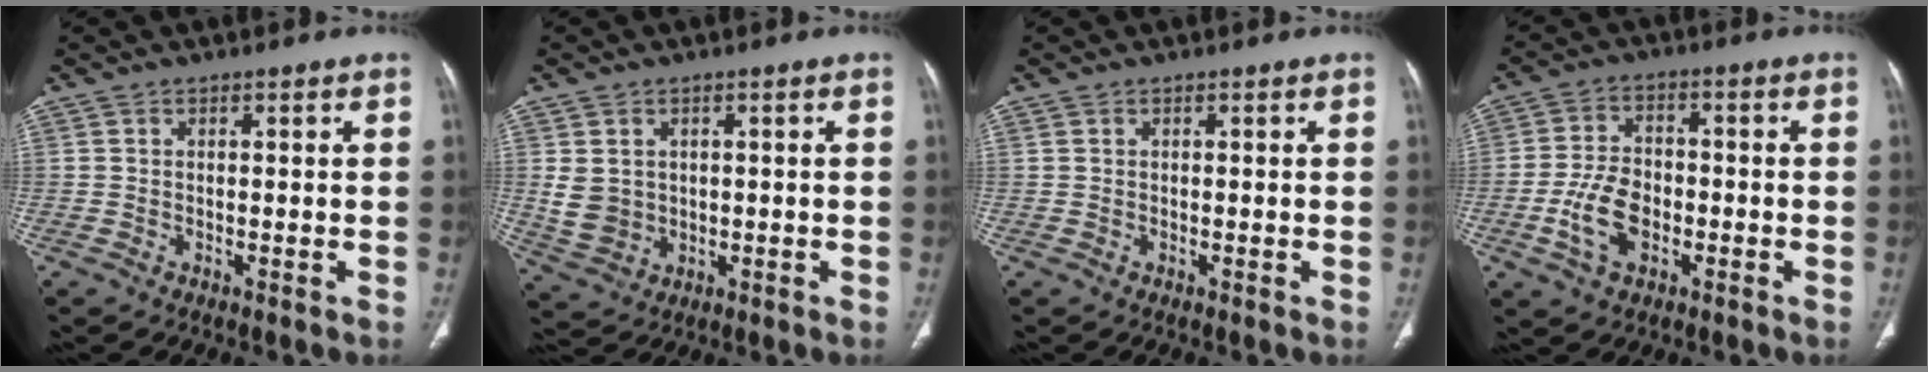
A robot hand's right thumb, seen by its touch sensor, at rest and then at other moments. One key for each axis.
{"total": 5.2, "fx": 0.7, "fy": 4.4, "fz": 2.8, "tx": -0.043, "ty": -0.007, "tz": 0.030}
{"total": 0.0}
{"total": 8.8, "fx": -2.9, "fy": 5.6, "fz": 6.1, "tx": -0.112, "ty": 0.017, "tz": -0.053}